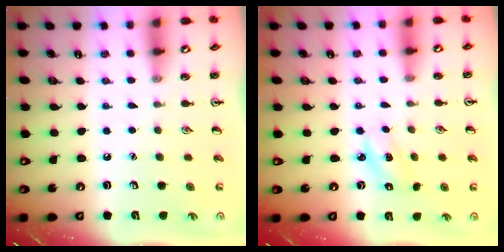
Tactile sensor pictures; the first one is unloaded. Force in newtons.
{"total": 2.2, "press": 2.1, "slide": 0.7}